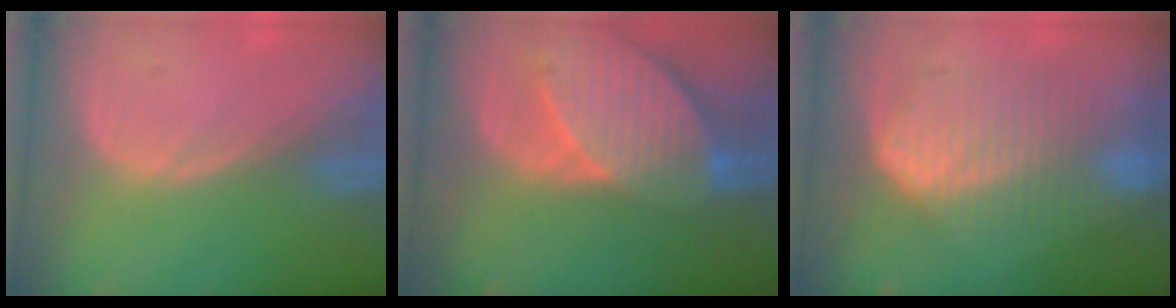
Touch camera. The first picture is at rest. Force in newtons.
{"total": 10.4, "press": 9.1, "slide": 5.0}
{"total": 9.7, "press": 9.7, "slide": 0.8}